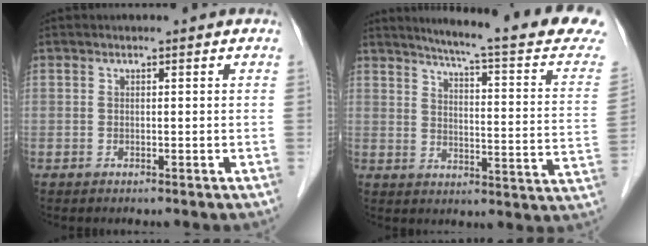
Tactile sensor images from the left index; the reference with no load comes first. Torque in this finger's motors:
{"motor_torque": [-0.08, -1.07, 0.15, 0.06]}